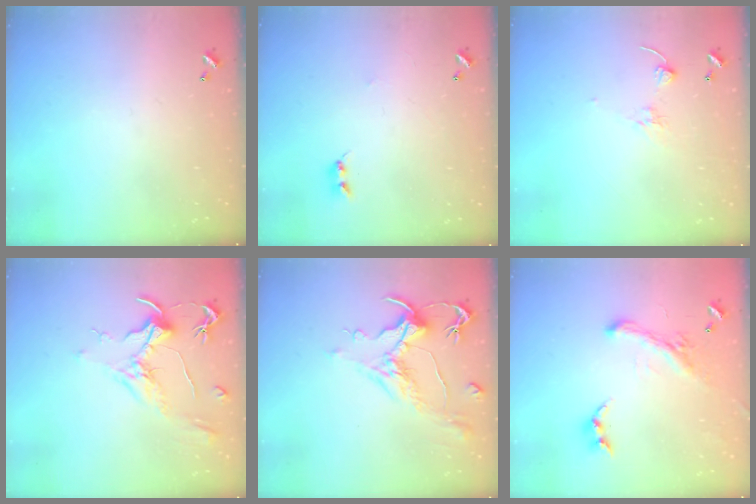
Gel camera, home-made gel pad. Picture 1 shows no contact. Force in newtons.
{"total": 2.2, "press": 2.2, "slide": 0.4}
{"total": 1.7, "press": 1.5, "slide": 0.7}
{"total": 2.0, "press": 1.7, "slide": 0.9}
{"total": 1.6, "press": 0.7, "slide": 1.4}
{"total": 2.5, "press": 2.0, "slide": 1.4}